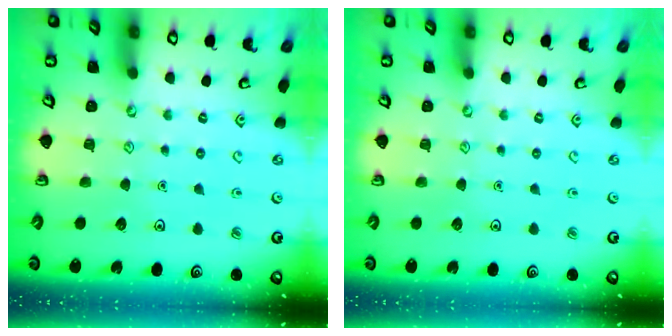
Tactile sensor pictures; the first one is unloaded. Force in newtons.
{"total": 0.0}